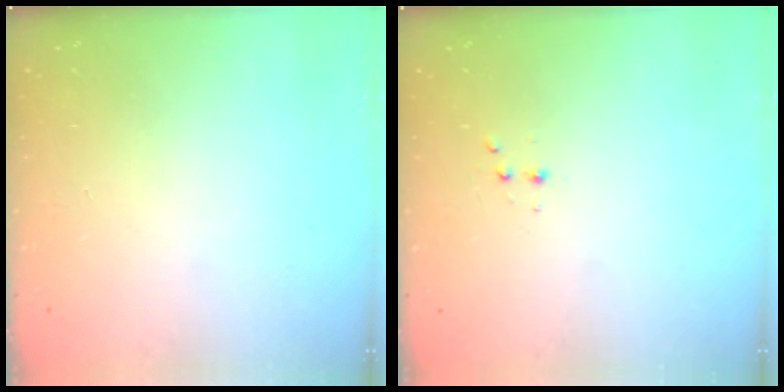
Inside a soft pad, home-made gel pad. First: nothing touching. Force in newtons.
{"total": 2.5, "press": 2.4, "slide": 0.5}